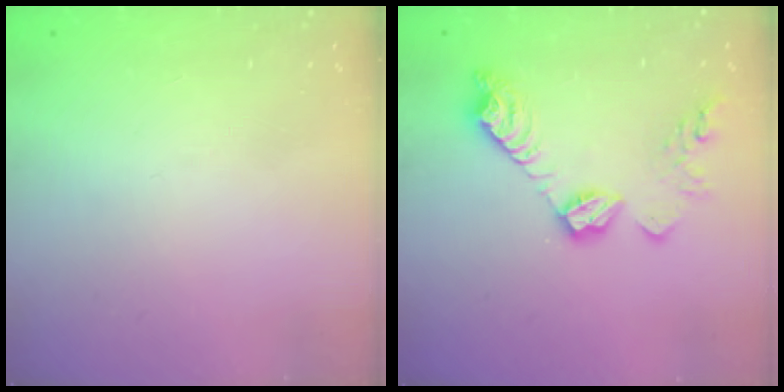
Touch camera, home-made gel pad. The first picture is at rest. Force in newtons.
{"total": 12.4, "press": 12.4, "slide": 0.8}